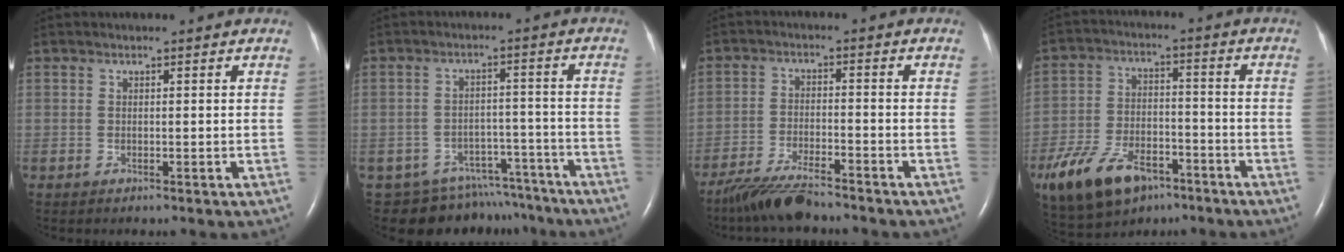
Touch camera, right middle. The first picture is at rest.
{"total": 11.4, "force": [-9.9, 5.6, 0.5], "torque": [0.005, 0.035, -0.123]}
{"total": 7.9, "force": [-6.8, 0.9, 3.8], "torque": [-0.077, -0.027, -0.124]}
{"total": 14.6, "force": [-9.0, 7.6, 8.6], "torque": [-0.177, 0.000, -0.152]}